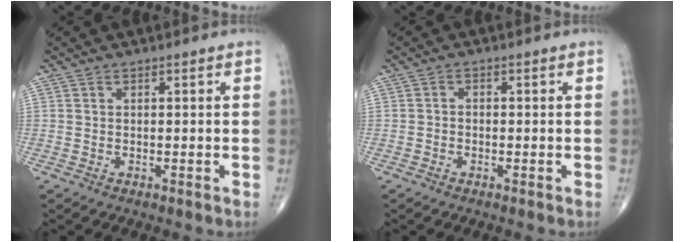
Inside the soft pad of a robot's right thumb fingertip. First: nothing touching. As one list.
[{"total": 0.9, "force": [-0.5, 0.7, 0.4], "torque": [-0.001, 0.003, -0.012]}]